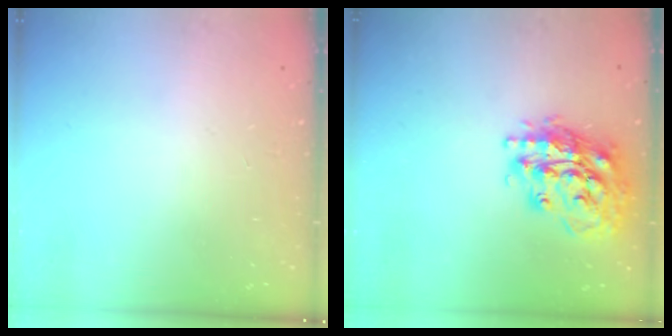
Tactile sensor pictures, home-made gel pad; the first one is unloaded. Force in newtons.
{"total": 21.2, "press": 21.1, "slide": 2.1}